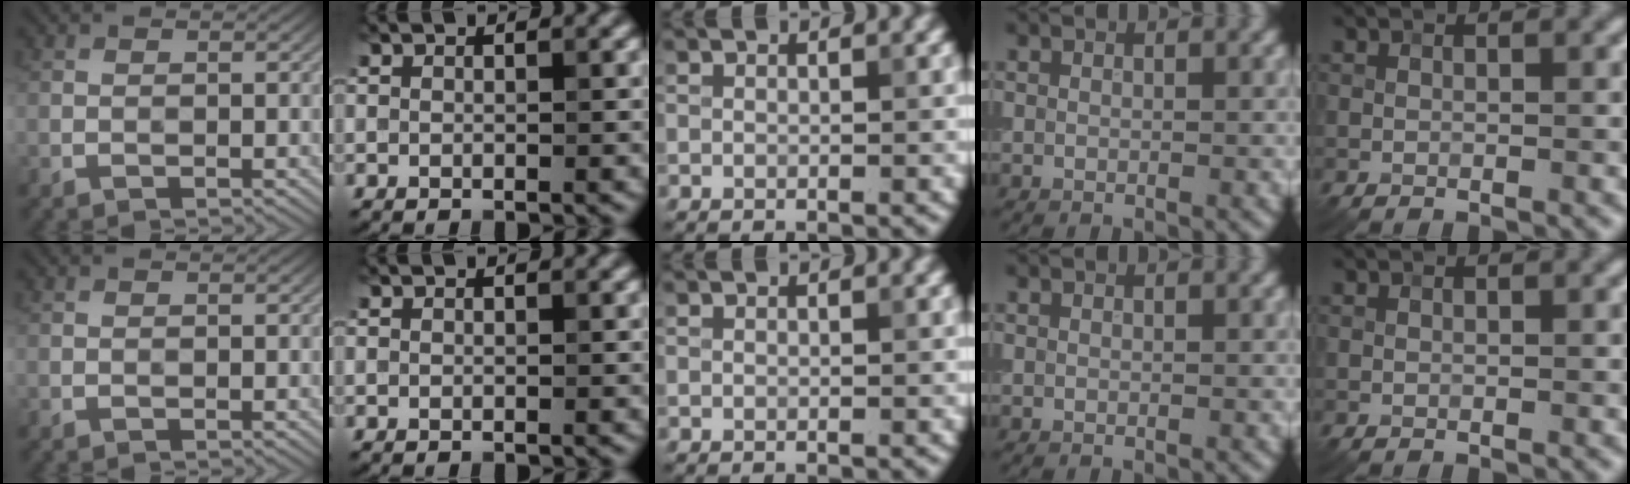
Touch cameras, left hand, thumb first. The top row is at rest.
{}